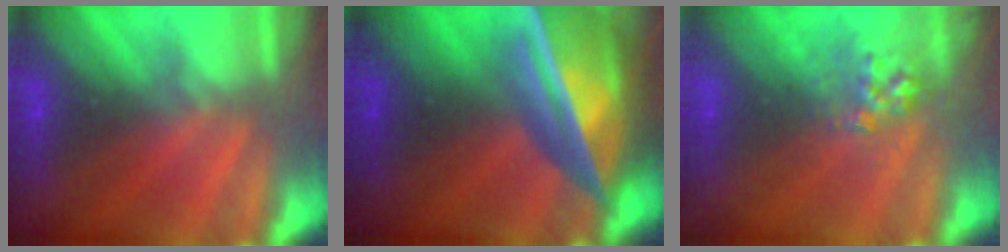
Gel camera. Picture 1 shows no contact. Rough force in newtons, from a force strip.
{"total": 7.6}
{"total": 2.7}